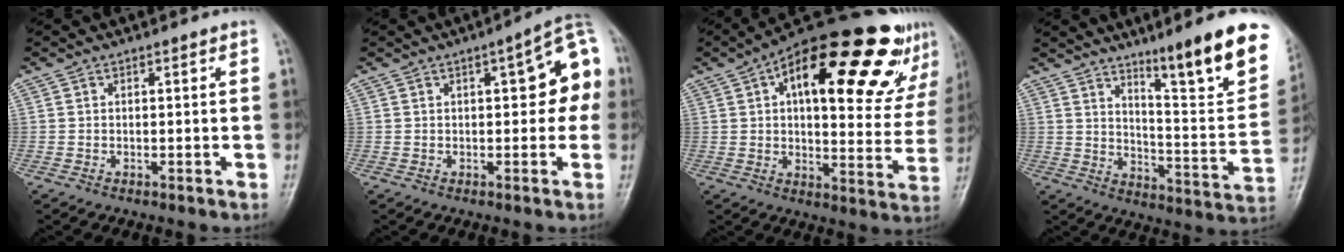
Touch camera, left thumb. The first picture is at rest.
{"total": 10.7, "force": [1.5, 4.6, 9.6], "torque": [-0.076, 0.026, 0.007]}
{"total": 28.9, "force": [14.0, 11.6, 22.5], "torque": [-0.283, 0.010, 0.199]}
{"total": 19.3, "force": [12.1, 2.9, 14.7], "torque": [-0.168, -0.076, 0.185]}